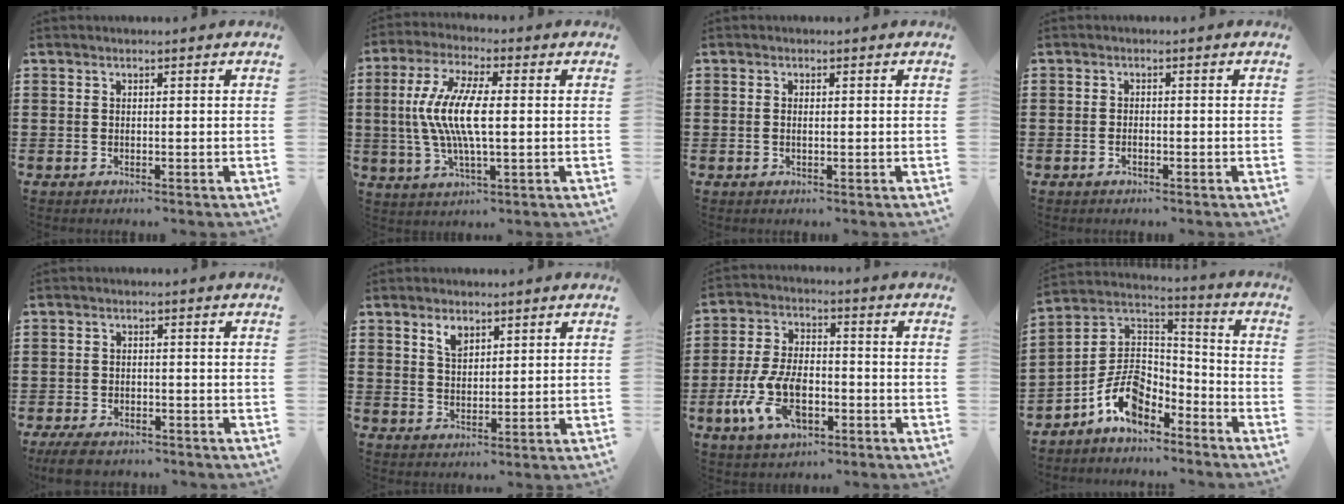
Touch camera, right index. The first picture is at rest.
{"total": 10.1, "force": [0.1, 3.0, 9.6], "torque": [-0.215, -0.010, -0.009]}
{"total": 0.9, "force": [0.0, 0.2, 0.9], "torque": [-0.019, -0.003, 0.001]}
{"total": 0.9, "force": [-0.4, 0.2, 0.7], "torque": [-0.016, -0.008, -0.006]}
{"total": 2.8, "force": [-2.6, 0.7, 0.8], "torque": [-0.023, 0.000, -0.054]}
{"total": 3.0, "force": [2.0, 1.6, 1.5], "torque": [-0.028, 0.000, 0.036]}
{"total": 10.2, "force": [-3.7, 5.3, 7.9], "torque": [-0.193, -0.008, -0.072]}
{"total": 9.0, "force": [-5.4, 5.2, 5.0], "torque": [-0.121, 0.005, -0.106]}